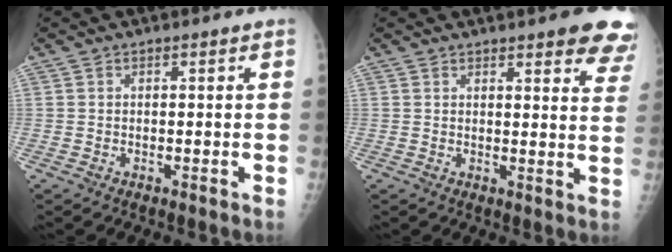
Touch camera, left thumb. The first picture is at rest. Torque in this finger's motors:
{"motor_torque": [3.11, 1.90, 0.59, -0.70, 0.16]}